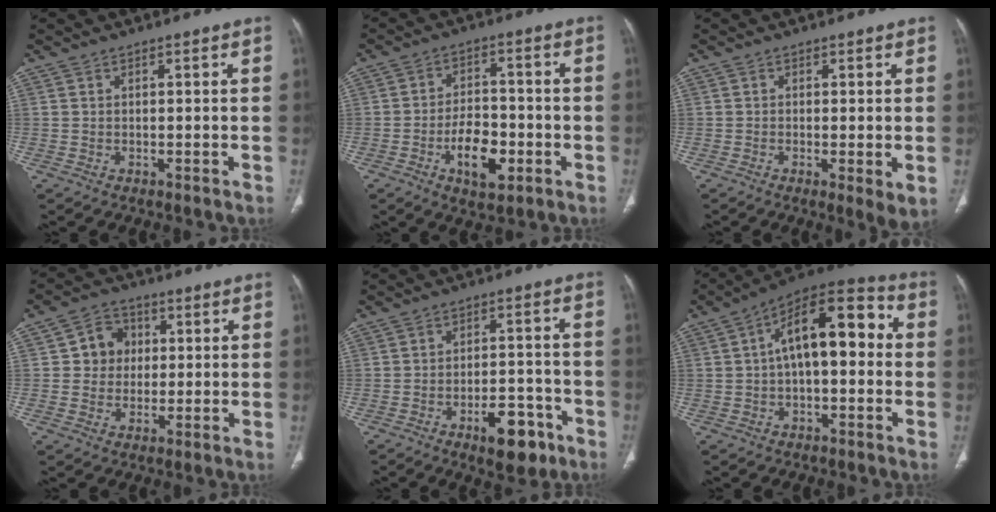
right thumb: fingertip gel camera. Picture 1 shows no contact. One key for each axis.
{"total": 9.4, "fx": -3.5, "fy": 5.0, "fz": 7.2, "tx": -0.105, "ty": 0.019, "tz": -0.056}
{"total": 3.9, "fx": -0.7, "fy": 0.8, "fz": 3.8, "tx": -0.068, "ty": -0.015, "tz": -0.014}
{"total": 6.7, "fx": 0.9, "fy": 6.2, "fz": 2.5, "tx": -0.003, "ty": 0.007, "tz": 0.007}
{"total": 9.2, "fx": -5.1, "fy": 4.3, "fz": 6.3, "tx": -0.071, "ty": 0.032, "tz": -0.071}
{"total": 15.5, "fx": 1.1, "fy": 7.4, "fz": 13.6, "tx": -0.188, "ty": 0.047, "tz": 0.008}